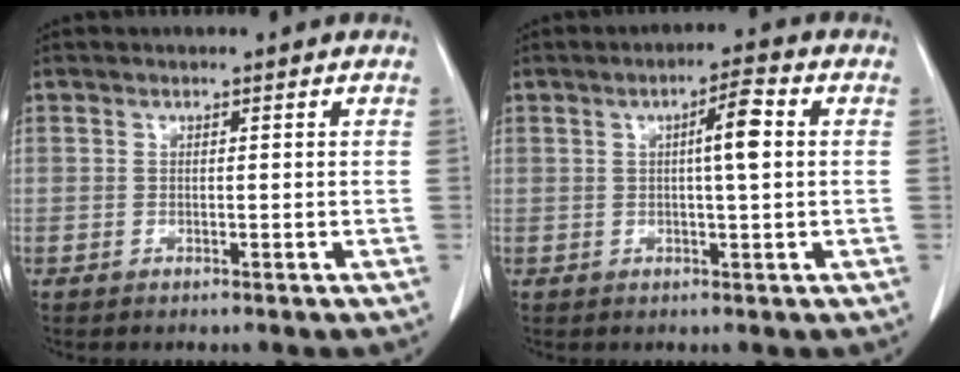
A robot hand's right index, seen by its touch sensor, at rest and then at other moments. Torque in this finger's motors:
{"motor_torque": [0.62, 0.33, 0.34, 0.07]}